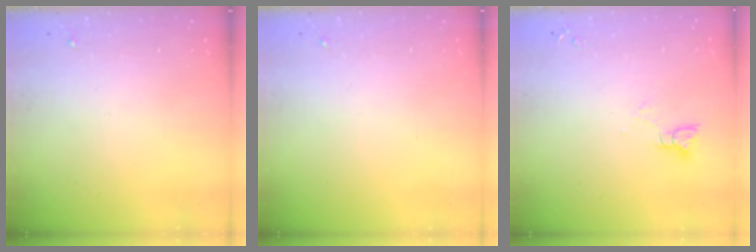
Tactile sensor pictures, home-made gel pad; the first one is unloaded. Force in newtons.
{"total": 0.0}
{"total": 3.5, "press": 3.5, "slide": 0.3}